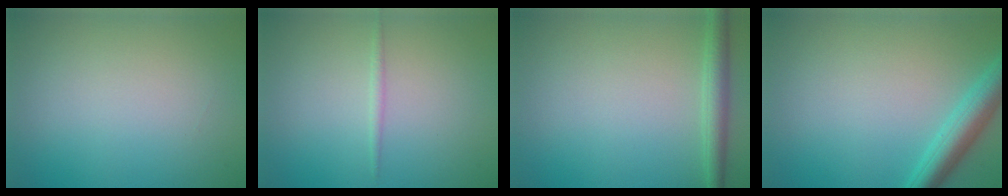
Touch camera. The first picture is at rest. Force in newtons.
{"total": 0.7, "press": 0.7, "slide": 0.0}
{"total": 2.3, "press": 2.3, "slide": 0.1}
{"total": 3.9, "press": 3.9, "slide": 0.2}